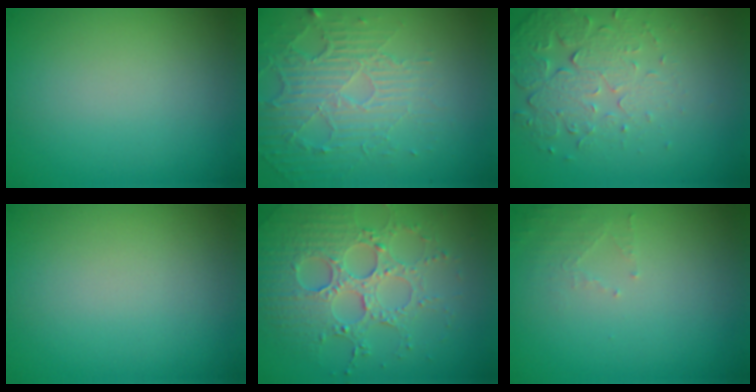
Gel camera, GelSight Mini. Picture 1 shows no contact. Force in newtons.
{"total": 5.7, "press": 3.4, "slide": 4.6}
{"total": 5.0, "press": 3.3, "slide": 3.7}
{"total": 0.0}
{"total": 5.1, "press": 4.6, "slide": 2.2}
{"total": 1.4, "press": 1.3, "slide": 0.3}